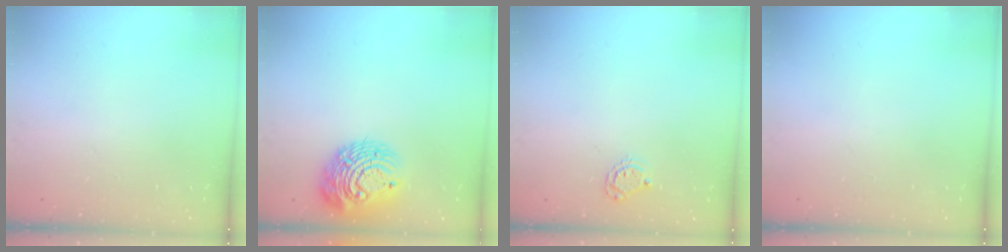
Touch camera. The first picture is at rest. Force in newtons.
{"total": 14.9, "press": 14.8, "slide": 1.2}
{"total": 5.7, "press": 5.7, "slide": 0.2}
{"total": 0.0}